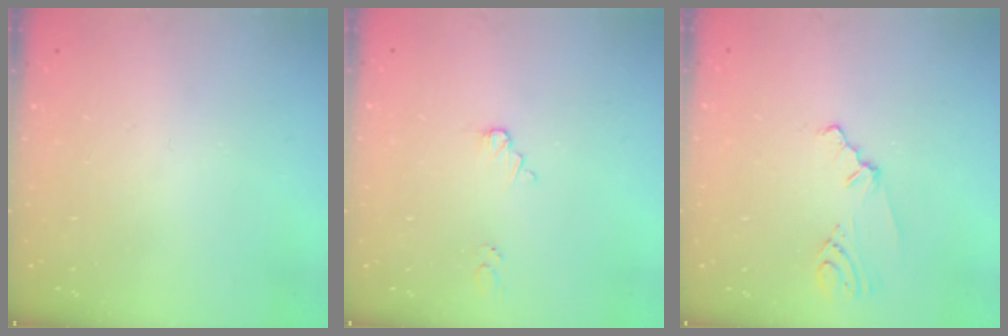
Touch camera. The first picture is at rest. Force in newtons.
{"total": 1.5, "press": 1.5, "slide": 0.1}
{"total": 1.8, "press": 1.7, "slide": 0.6}